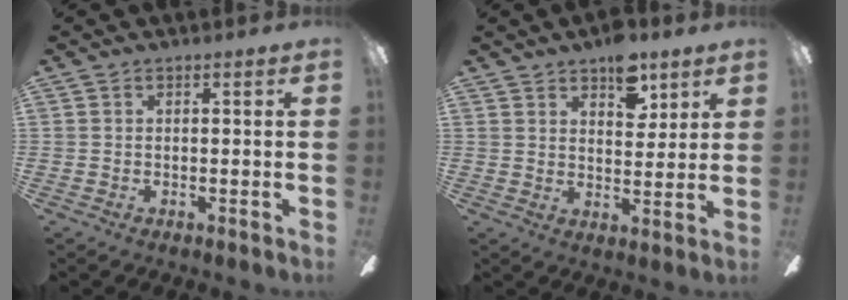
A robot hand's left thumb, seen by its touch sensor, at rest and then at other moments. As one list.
[{"total": 9.0, "force": [5.8, 4.9, 4.9], "torque": [-0.047, -0.025, 0.096]}]